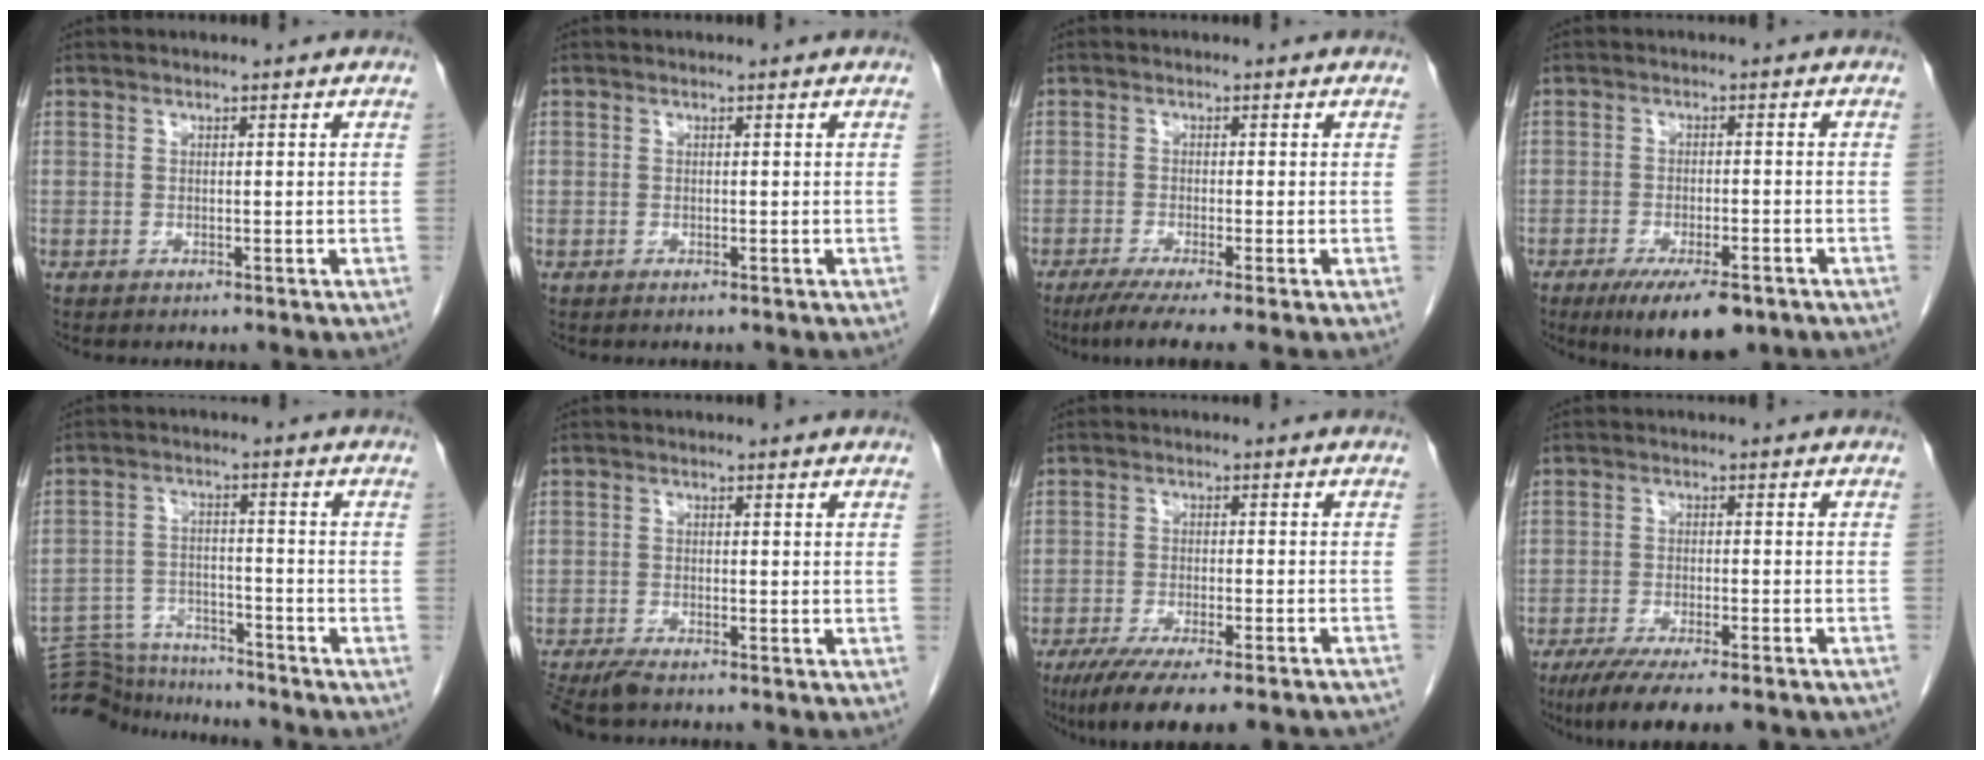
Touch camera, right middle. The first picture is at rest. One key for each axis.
{"total": 0.0}
{"total": 5.9, "fx": -4.3, "fy": -0.5, "fz": 4.0, "tx": -0.060, "ty": -0.017, "tz": -0.072}
{"total": 9.1, "fx": -6.0, "fy": 2.8, "fz": 6.2, "tx": -0.094, "ty": -0.012, "tz": -0.092}
{"total": 12.1, "fx": -11.8, "fy": 2.0, "fz": 1.6, "tx": -0.025, "ty": 0.016, "tz": -0.187}
{"total": 5.2, "fx": -4.3, "fy": 0.9, "fz": 2.7, "tx": -0.049, "ty": -0.014, "tz": -0.076}
{"total": 17.4, "fx": -14.5, "fy": 2.3, "fz": 9.4, "tx": -0.108, "ty": -0.026, "tz": -0.201}
{"total": 13.1, "fx": -10.4, "fy": 2.2, "fz": 7.7, "tx": -0.112, "ty": -0.021, "tz": -0.151}